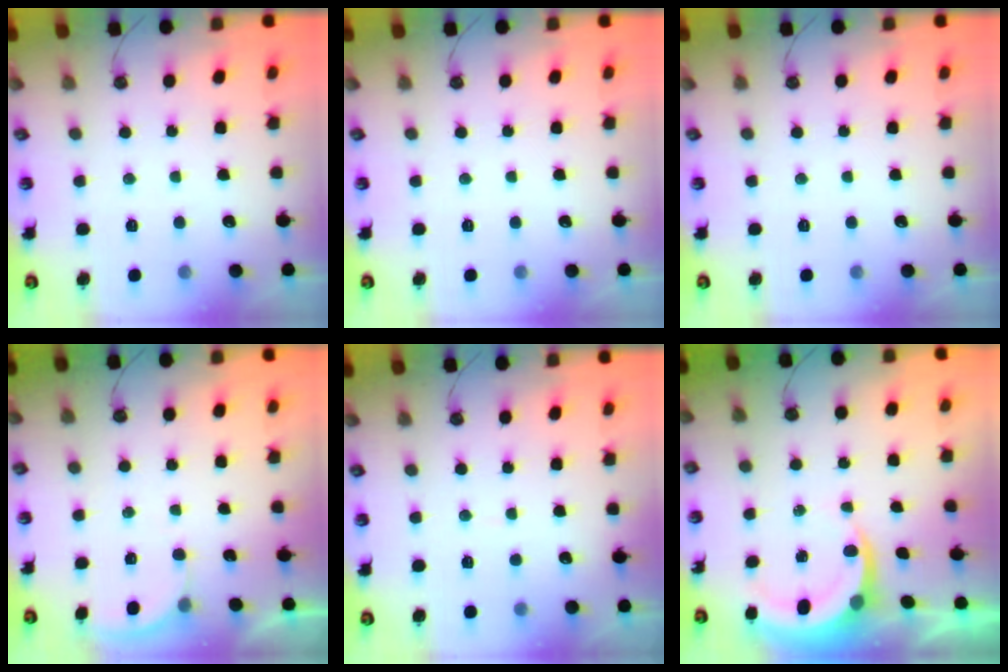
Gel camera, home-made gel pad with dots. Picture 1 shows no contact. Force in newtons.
{"total": 0.0}
{"total": 0.0}
{"total": 2.5, "press": 2.5, "slide": 0.3}
{"total": 2.0, "press": 2.0, "slide": 0.2}
{"total": 4.9, "press": 4.9, "slide": 0.4}